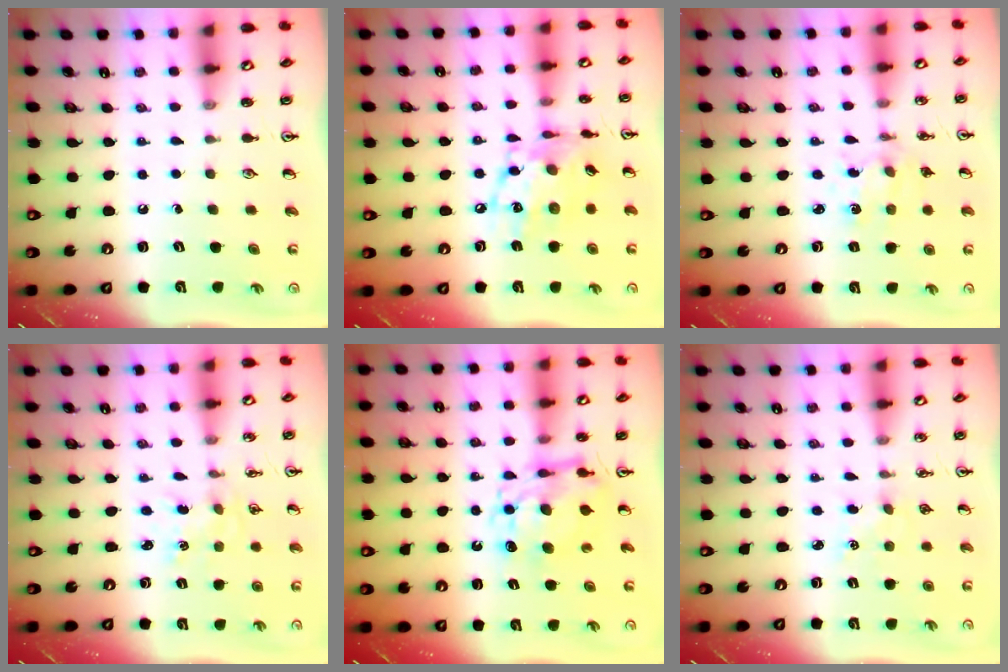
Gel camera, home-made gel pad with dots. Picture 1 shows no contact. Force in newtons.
{"total": 14.4, "press": 14.3, "slide": 0.8}
{"total": 1.8, "press": 1.7, "slide": 0.3}
{"total": 0.7, "press": 0.7, "slide": 0.1}
{"total": 10.4, "press": 10.3, "slide": 0.9}
{"total": 3.9, "press": 3.8, "slide": 0.6}